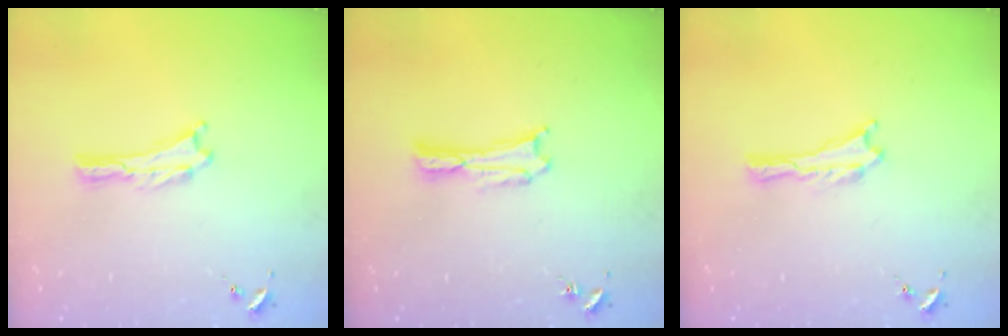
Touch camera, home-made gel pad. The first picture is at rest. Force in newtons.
{"total": 0.5, "press": 0.5, "slide": 0.2}
{"total": 0.0}